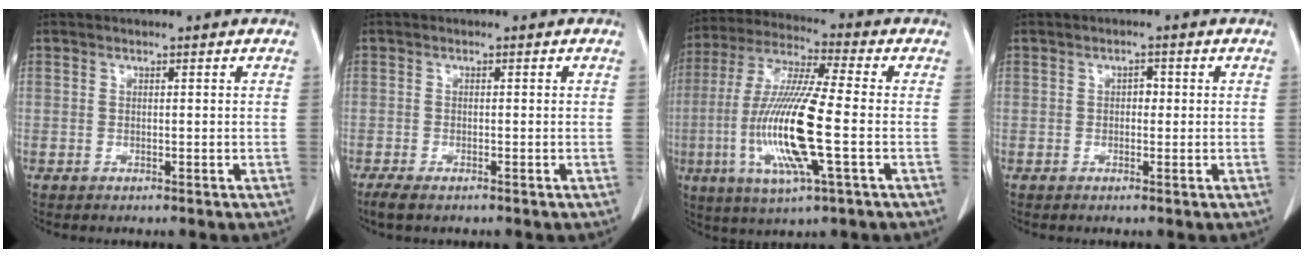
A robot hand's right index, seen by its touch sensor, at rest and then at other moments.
{"total": 3.0, "force": [-2.2, 0.8, 1.8], "torque": [-0.033, -0.008, -0.033]}
{"total": 16.1, "force": [-3.2, 1.1, 15.8], "torque": [-0.330, -0.014, -0.062]}
{"total": 1.4, "force": [0.0, 0.9, 1.0], "torque": [-0.009, 0.005, -0.002]}